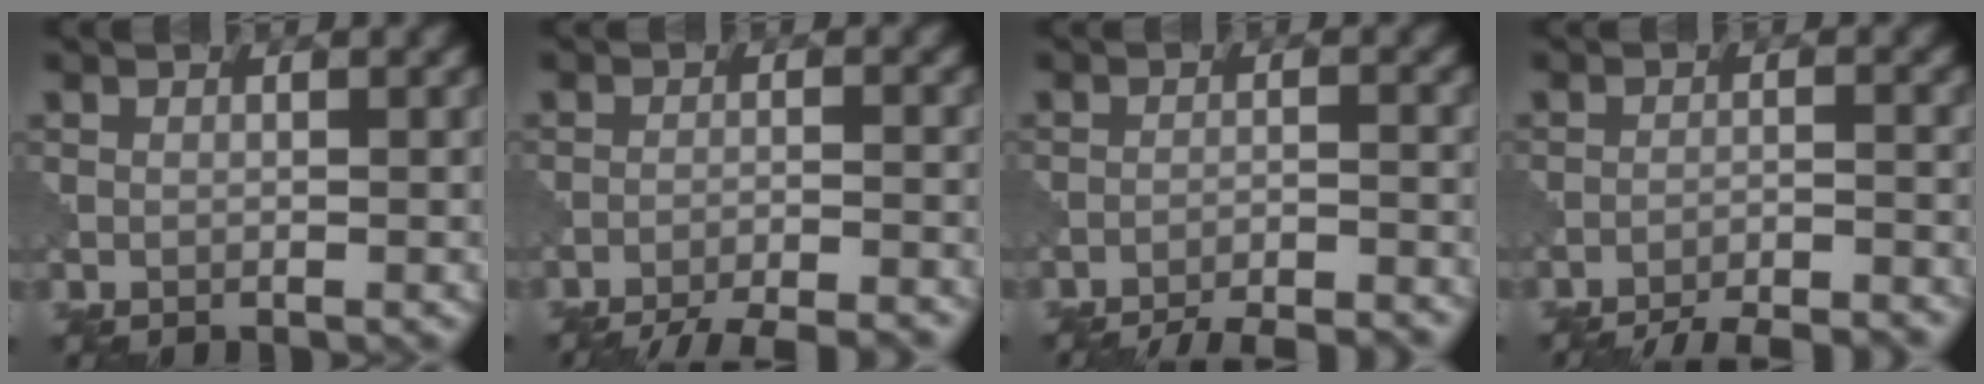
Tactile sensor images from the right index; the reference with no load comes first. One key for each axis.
{"total": 9.4, "fx": -8.8, "fy": 1.7, "fz": 2.9, "tx": -0.036, "ty": -0.006, "tz": -0.125}
{"total": 10.4, "fx": -9.9, "fy": 2.0, "fz": 2.5, "tx": -0.024, "ty": 0.001, "tz": -0.133}
{"total": 10.7, "fx": -10.1, "fy": 2.0, "fz": 2.6, "tx": -0.026, "ty": -0.001, "tz": -0.136}